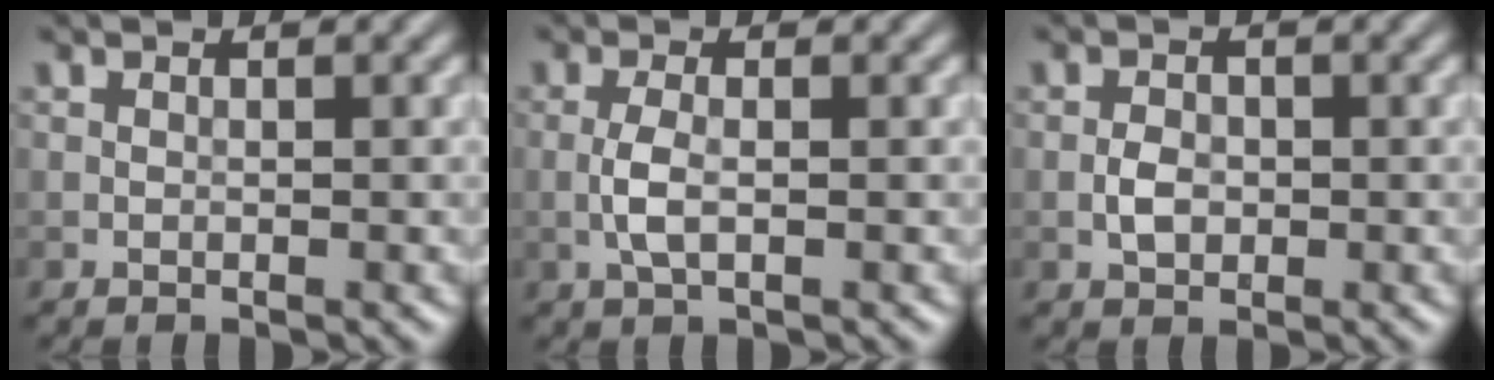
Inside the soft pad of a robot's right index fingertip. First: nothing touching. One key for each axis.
{"total": 2.2, "fx": -0.5, "fy": 0.7, "fz": 2.0, "tx": -0.045, "ty": 0.001, "tz": -0.014}
{"total": 1.8, "fx": -0.4, "fy": 1.3, "fz": 1.2, "tx": -0.021, "ty": 0.002, "tz": -0.011}